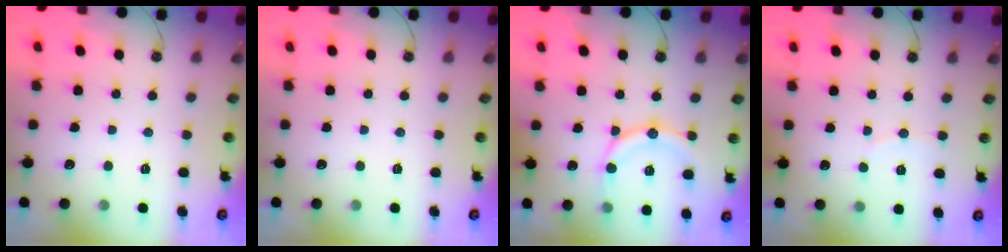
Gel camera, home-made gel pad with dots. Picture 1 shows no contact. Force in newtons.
{"total": 0.0}
{"total": 14.1, "press": 13.8, "slide": 2.9}
{"total": 3.6, "press": 3.5, "slide": 0.4}